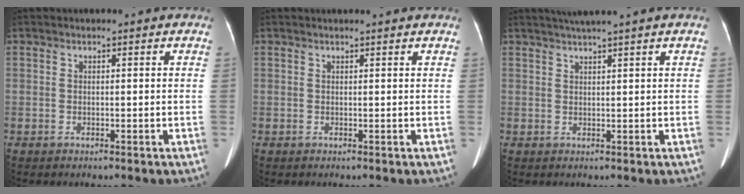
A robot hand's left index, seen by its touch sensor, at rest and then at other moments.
{"total": 2.4, "force": [2.3, -0.2, 0.8], "torque": [-0.011, 0.014, 0.028]}
{"total": 4.0, "force": [3.2, -1.2, 2.2], "torque": [-0.032, 0.015, 0.057]}